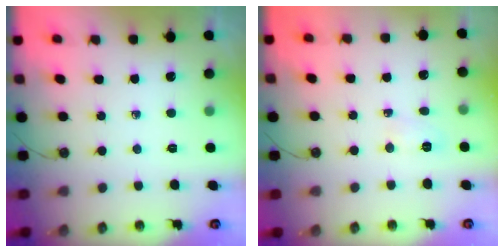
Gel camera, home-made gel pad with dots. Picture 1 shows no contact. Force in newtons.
{"total": 3.0, "press": 2.9, "slide": 0.8}